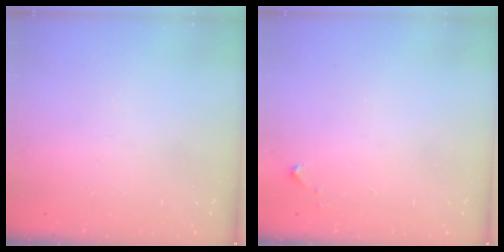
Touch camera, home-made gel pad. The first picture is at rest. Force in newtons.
{"total": 2.6, "press": 2.6, "slide": 0.4}